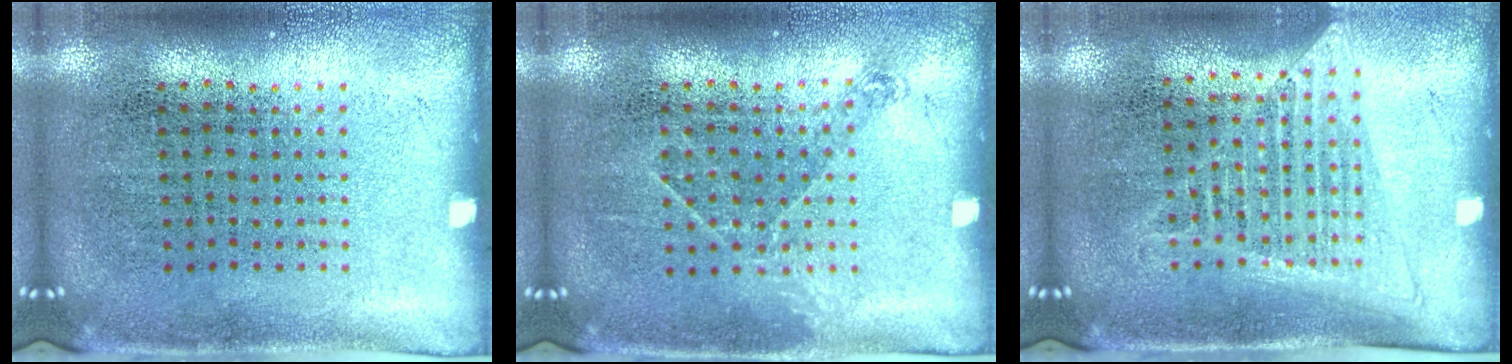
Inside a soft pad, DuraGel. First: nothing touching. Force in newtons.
{"total": 1.0, "press": 0.8, "slide": 0.6}
{"total": 1.3, "press": 1.2, "slide": 0.5}